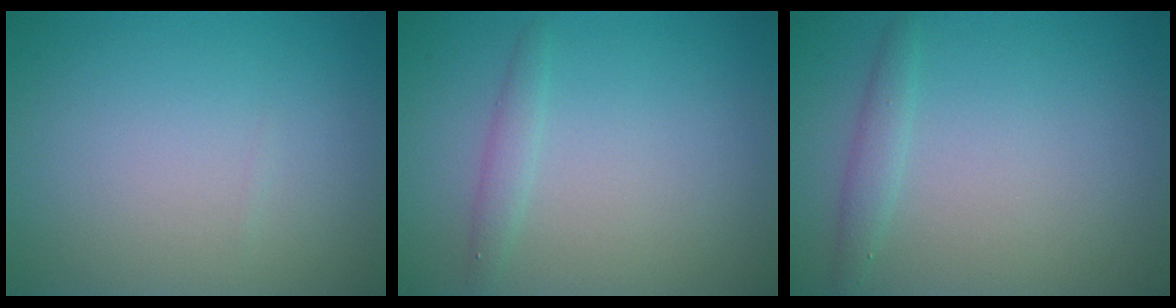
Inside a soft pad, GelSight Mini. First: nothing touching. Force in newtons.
{"total": 1.3, "press": 1.3, "slide": 0.1}
{"total": 1.4, "press": 1.4, "slide": 0.0}